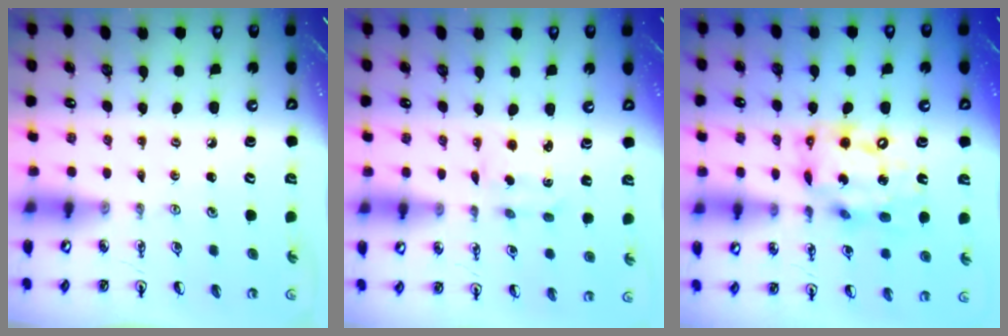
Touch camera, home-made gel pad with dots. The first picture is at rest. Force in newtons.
{"total": 2.3, "press": 2.3, "slide": 0.4}
{"total": 14.4, "press": 14.3, "slide": 1.3}